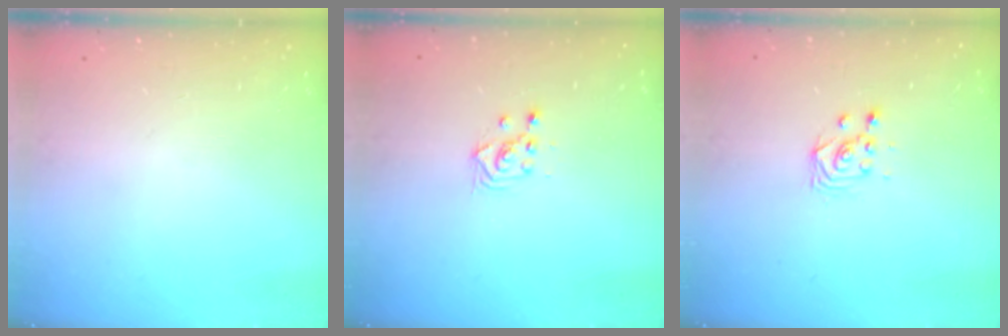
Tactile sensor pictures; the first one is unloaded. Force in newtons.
{"total": 2.3, "press": 2.3, "slide": 0.1}
{"total": 2.9, "press": 2.9, "slide": 0.1}